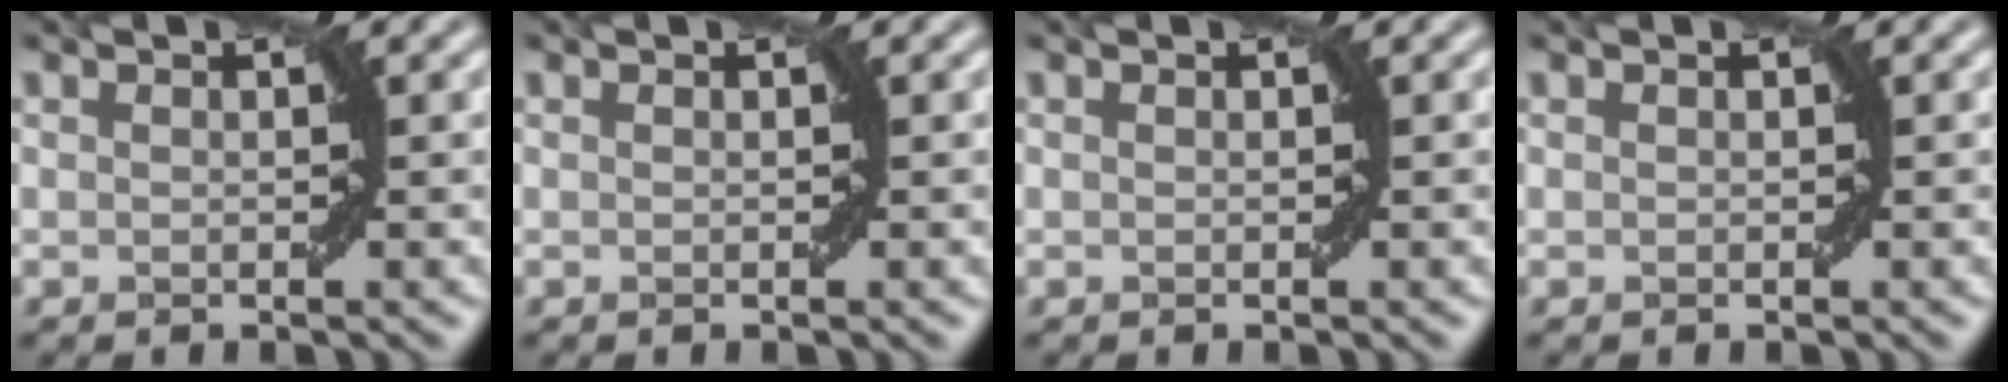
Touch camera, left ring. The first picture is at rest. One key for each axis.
{"total": 0.0}
{"total": 0.0}
{"total": 0.0}